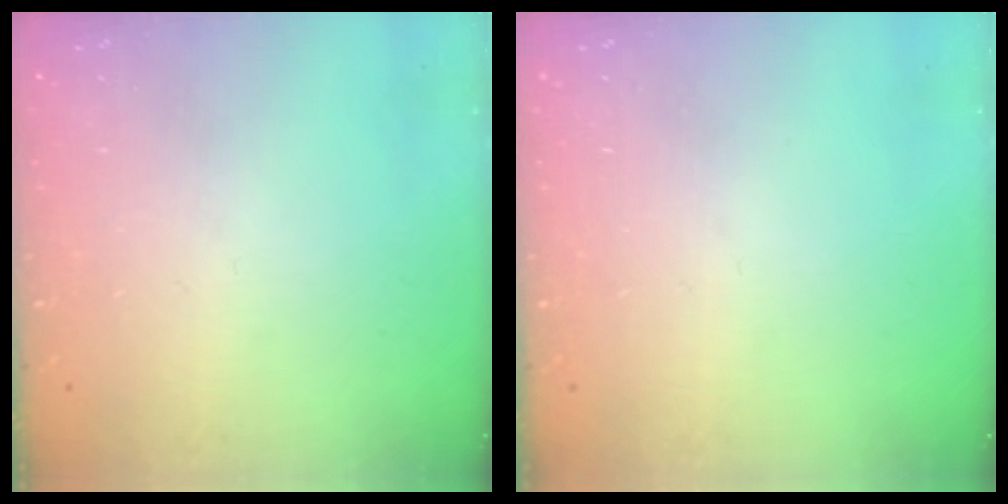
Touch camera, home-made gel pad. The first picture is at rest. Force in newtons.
{"total": 0.0}